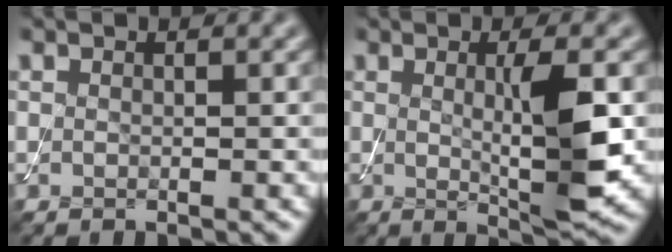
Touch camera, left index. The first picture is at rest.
{"total": 5.9, "force": [0.2, 1.0, 5.8], "torque": [-0.095, -0.009, 0.007]}